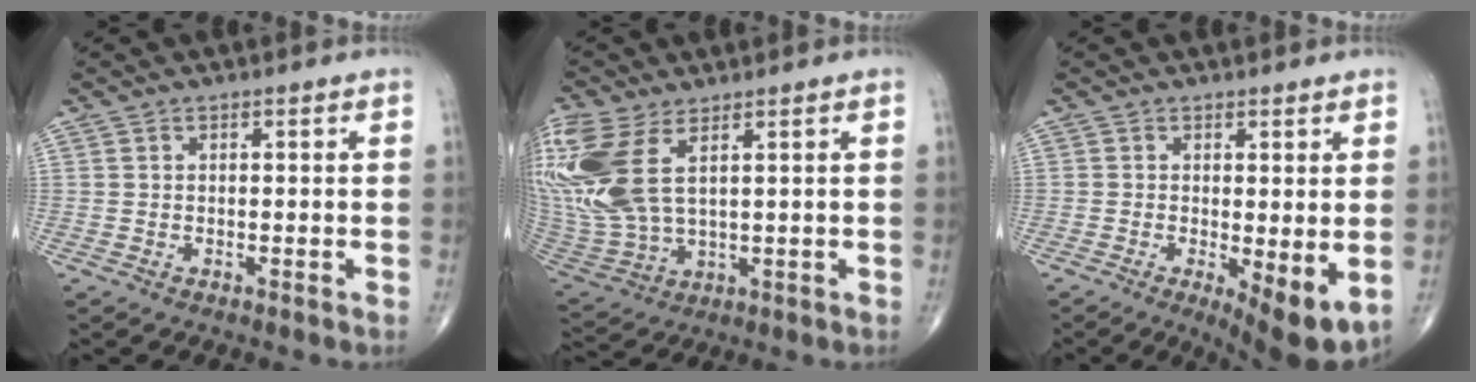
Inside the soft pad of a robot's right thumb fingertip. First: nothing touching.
{"total": 18.6, "force": [6.2, 9.3, 14.8], "torque": [-0.377, -0.014, 0.135]}
{"total": 7.9, "force": [-1.5, 2.5, 7.4], "torque": [-0.107, -0.023, -0.018]}